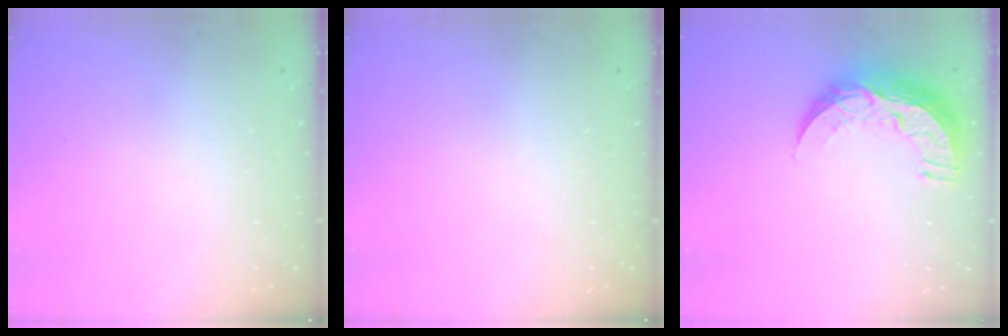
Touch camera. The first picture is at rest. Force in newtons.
{"total": 0.0}
{"total": 11.9, "press": 11.9, "slide": 0.8}